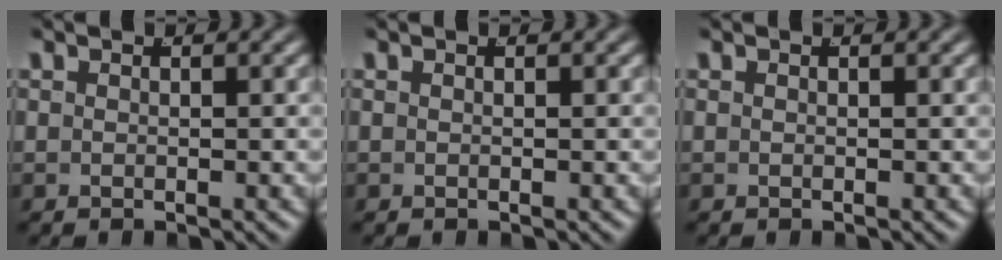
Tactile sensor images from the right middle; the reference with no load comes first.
{"total": 0.0}
{"total": 0.0}